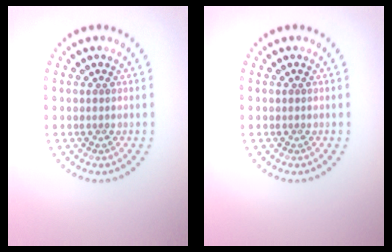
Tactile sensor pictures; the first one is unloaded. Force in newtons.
{"total": 0.0}